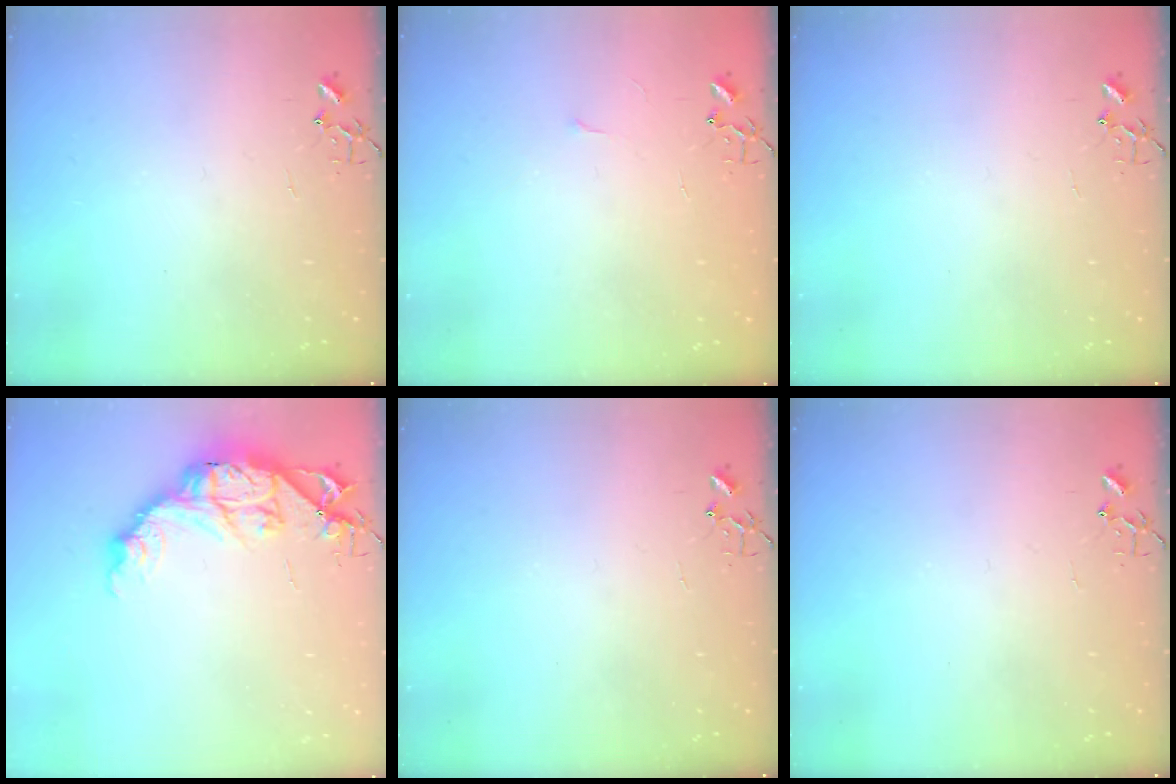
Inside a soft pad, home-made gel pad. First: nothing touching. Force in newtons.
{"total": 3.3, "press": 3.3, "slide": 0.4}
{"total": 0.0}
{"total": 14.5, "press": 14.4, "slide": 1.0}
{"total": 0.0}
{"total": 0.0}